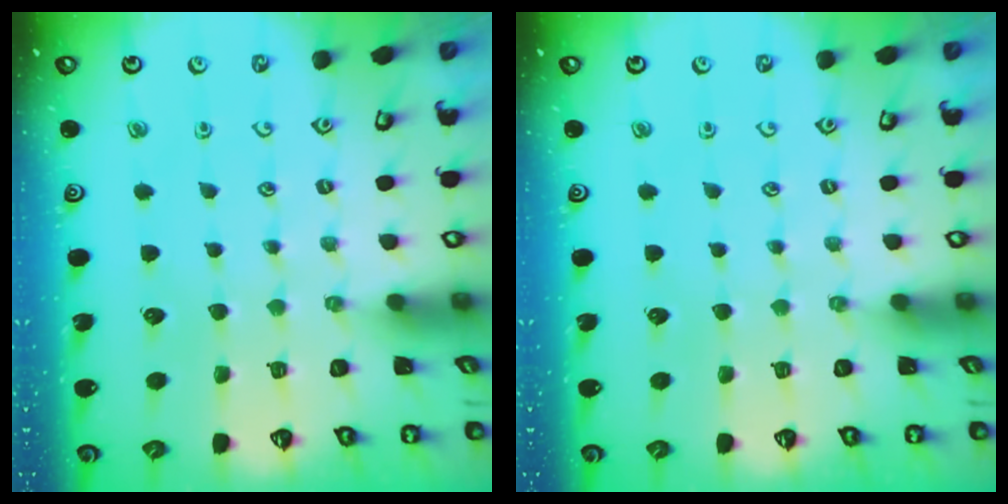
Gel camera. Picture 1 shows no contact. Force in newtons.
{"total": 0.0}